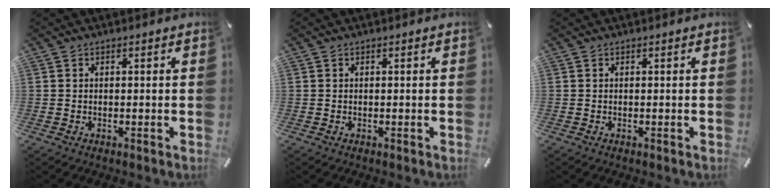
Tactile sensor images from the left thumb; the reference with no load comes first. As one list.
[{"total": 0.0}, {"total": 0.0}]